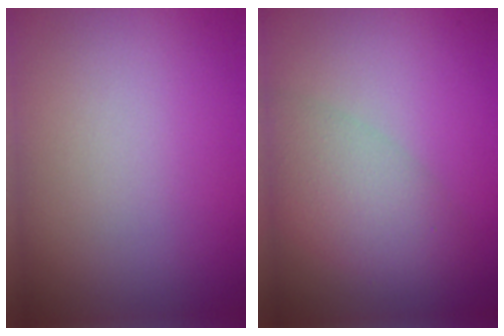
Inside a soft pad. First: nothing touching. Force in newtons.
{"total": 4.7, "press": 4.7, "slide": 0.1}